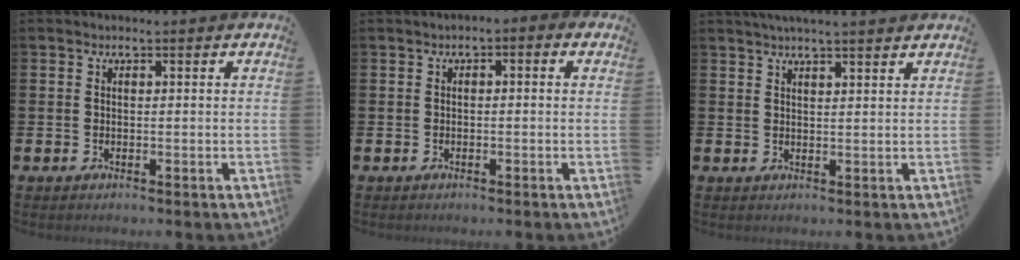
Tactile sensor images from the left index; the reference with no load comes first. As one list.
[{"total": 1.1, "force": [-0.8, 0.5, 0.4], "torque": [-0.017, 0.006, -0.017]}, {"total": 3.1, "force": [3.0, -0.3, 0.7], "torque": [-0.021, -0.007, 0.056]}]